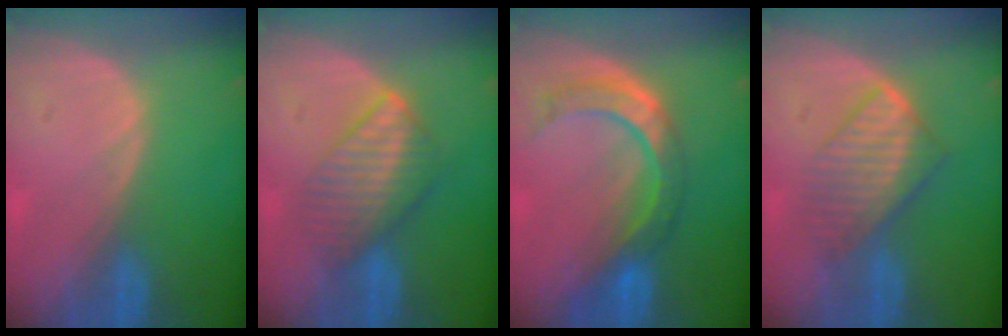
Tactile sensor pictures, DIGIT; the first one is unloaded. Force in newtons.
{"total": 6.6, "press": 6.5, "slide": 1.3}
{"total": 8.0, "press": 7.2, "slide": 3.6}
{"total": 6.7, "press": 6.4, "slide": 1.9}